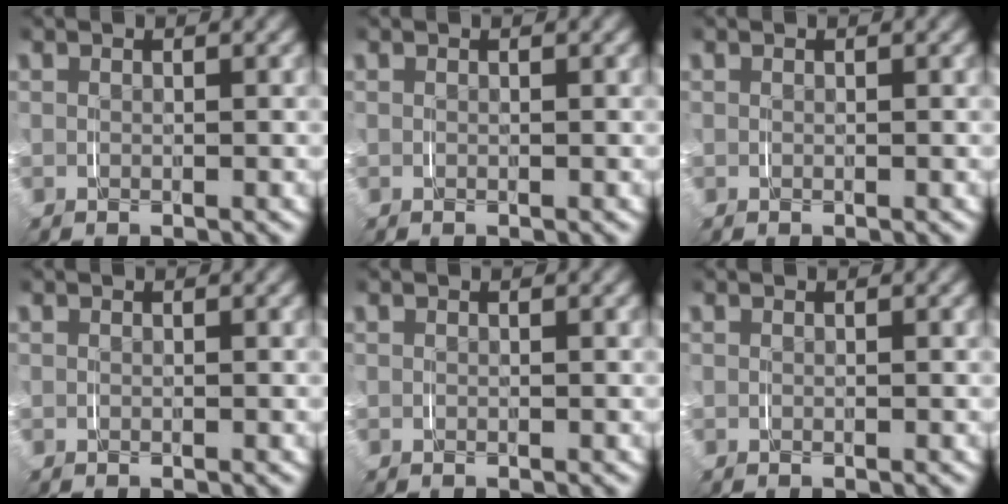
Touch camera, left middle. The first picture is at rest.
{"total": 0.0}
{"total": 0.0}
{"total": 0.0}
{"total": 0.0}
{"total": 0.0}